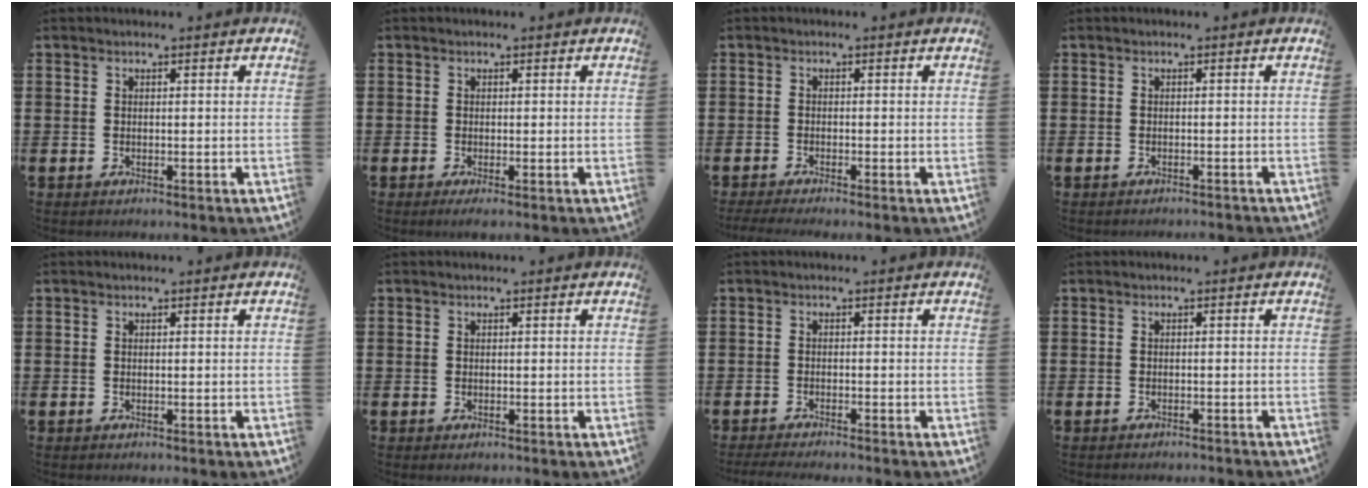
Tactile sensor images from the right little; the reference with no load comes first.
{"total": 0.8, "force": [-0.2, 0.1, 0.7], "torque": [-0.012, -0.002, -0.004]}
{"total": 0.9, "force": [-0.7, 0.0, 0.6], "torque": [-0.009, -0.001, -0.014]}
{"total": 0.5, "force": [-0.5, -0.1, 0.0], "torque": [0.000, -0.001, -0.011]}
{"total": 0.0}
{"total": 0.0}
{"total": 0.8, "force": [-0.6, -0.1, 0.5], "torque": [-0.006, -0.002, -0.011]}
{"total": 0.0}